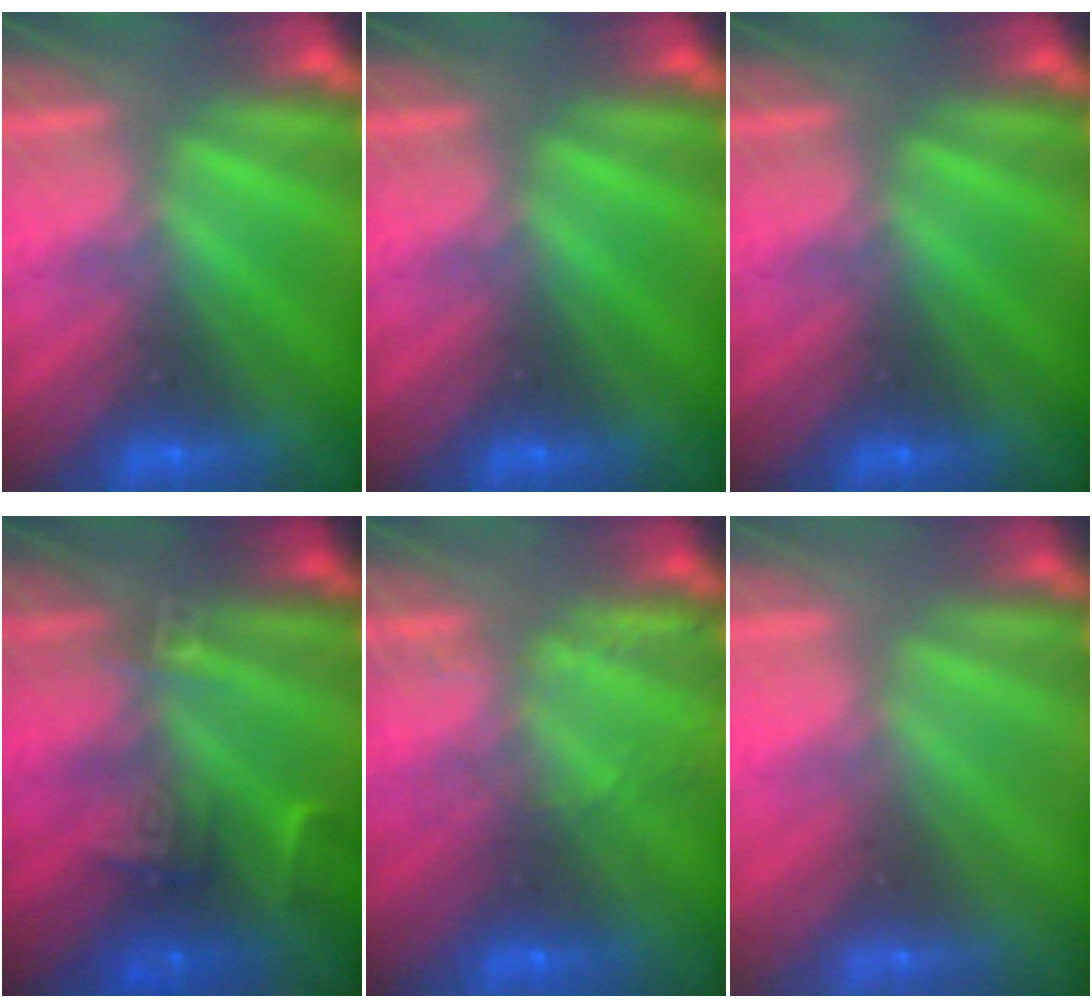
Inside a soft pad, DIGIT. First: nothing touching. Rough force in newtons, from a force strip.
{"total": 0.0}
{"total": 0.0}
{"total": 2.4}
{"total": 2.2}
{"total": 2.9}